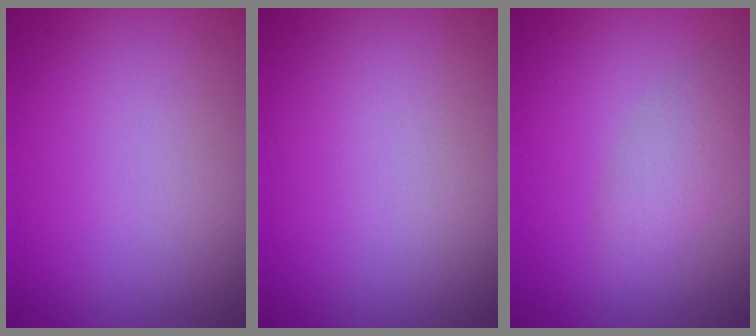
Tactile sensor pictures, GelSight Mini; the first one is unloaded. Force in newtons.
{"total": 0.0}
{"total": 2.3, "press": 2.3, "slide": 0.1}